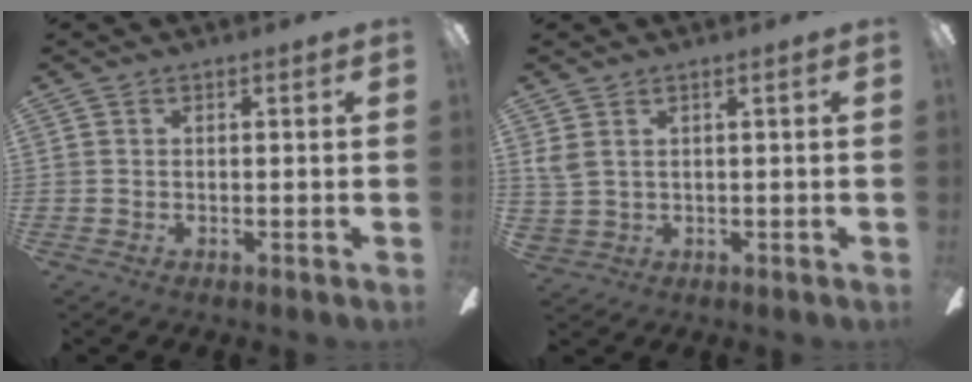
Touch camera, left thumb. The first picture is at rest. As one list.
[{"total": 3.3, "force": [1.6, 2.1, 2.0], "torque": [-0.042, 0.002, 0.032]}]